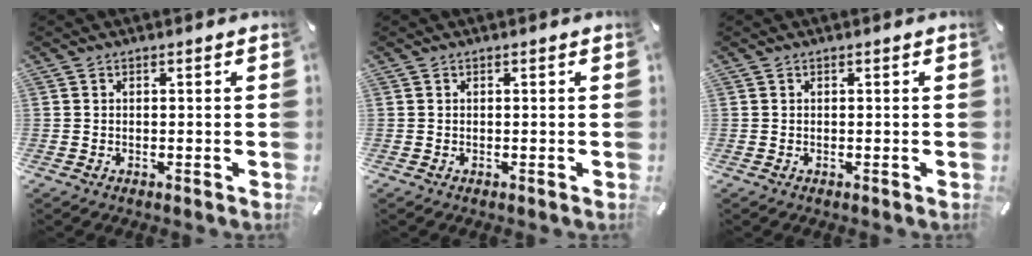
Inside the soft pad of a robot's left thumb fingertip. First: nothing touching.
{"total": 0.0}
{"total": 0.0}